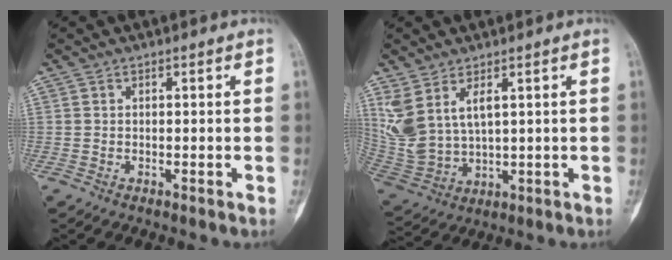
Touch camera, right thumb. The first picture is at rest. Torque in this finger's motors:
{"motor_torque": [-1.11, 1.32, 0.12, 0.05, 0.13]}